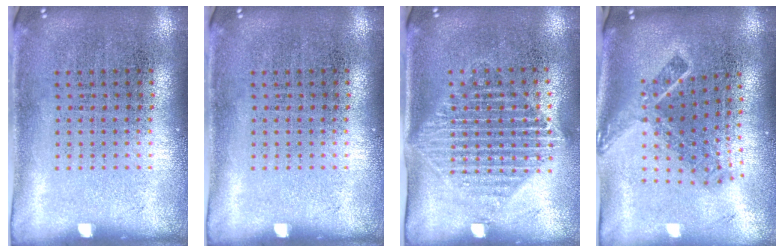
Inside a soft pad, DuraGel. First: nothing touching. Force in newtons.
{"total": 0.0}
{"total": 1.5, "press": 1.3, "slide": 0.8}
{"total": 2.2, "press": 1.5, "slide": 1.6}